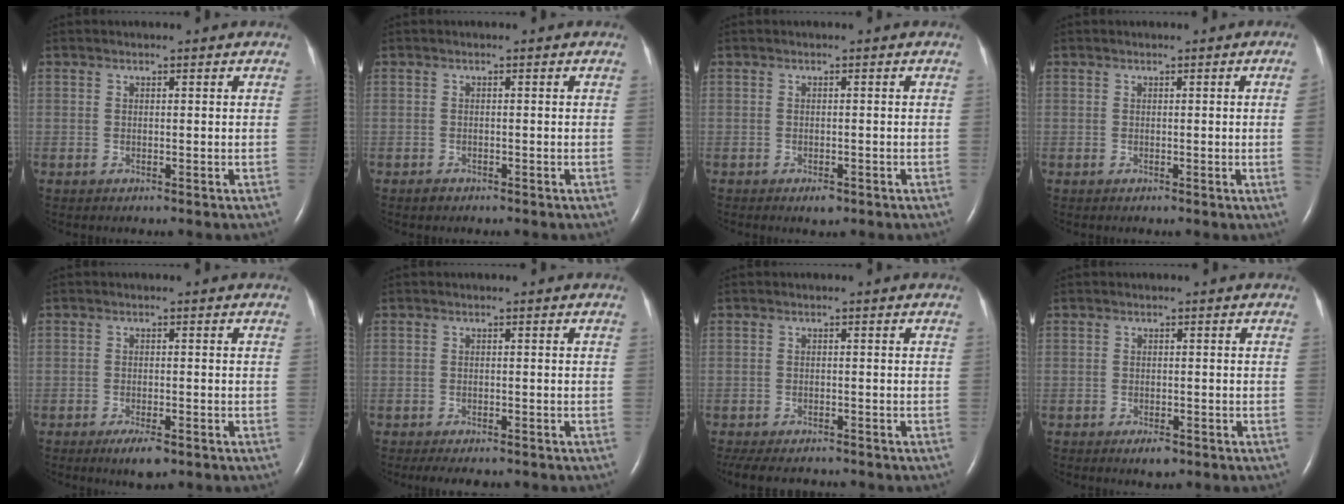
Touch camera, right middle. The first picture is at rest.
{"total": 0.7, "force": [-0.5, 0.4, 0.1], "torque": [-0.006, 0.000, -0.009]}
{"total": 1.3, "force": [-0.8, 0.6, 0.8], "torque": [-0.016, 0.000, -0.005]}
{"total": 2.3, "force": [-0.1, -1.0, 2.1], "torque": [-0.026, -0.003, 0.001]}
{"total": 3.2, "force": [-2.0, 0.8, 2.4], "torque": [-0.047, -0.004, -0.028]}
{"total": 4.6, "force": [-3.8, 1.4, 2.1], "torque": [-0.031, -0.007, -0.048]}
{"total": 8.5, "force": [-7.5, 2.3, 3.4], "torque": [-0.062, -0.010, -0.103]}
{"total": 1.8, "force": [-1.1, 0.6, 1.2], "torque": [-0.026, -0.002, -0.012]}